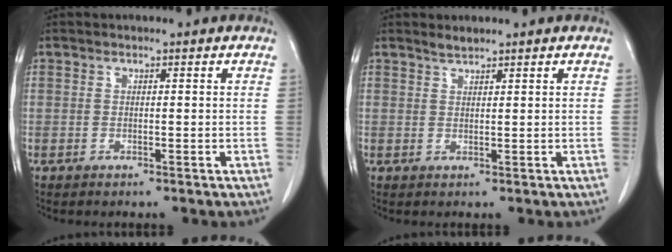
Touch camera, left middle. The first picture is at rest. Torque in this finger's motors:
{"motor_torque": [0.28, -0.19, -0.07, 0.01]}